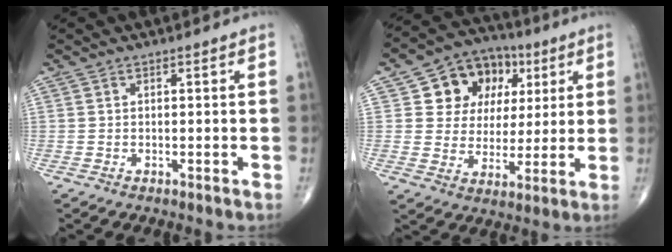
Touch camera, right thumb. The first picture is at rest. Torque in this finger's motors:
{"motor_torque": [0.17, 0.25, 0.62, 0.59, 0.12]}